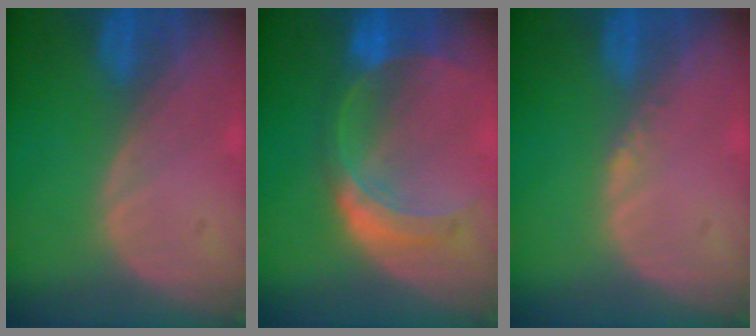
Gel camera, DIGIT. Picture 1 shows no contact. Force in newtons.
{"total": 7.6, "press": 6.7, "slide": 3.6}
{"total": 0.8, "press": 0.6, "slide": 0.4}